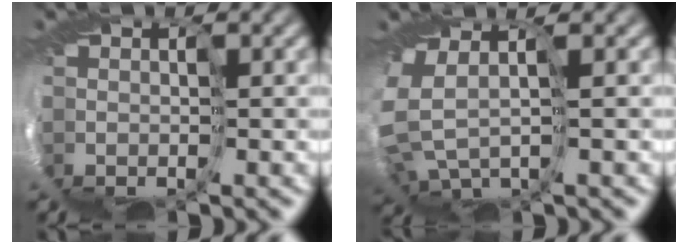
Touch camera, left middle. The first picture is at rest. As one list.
[{"total": 2.7, "force": [1.8, 1.0, 1.7], "torque": [-0.075, -0.025, 0.031]}]